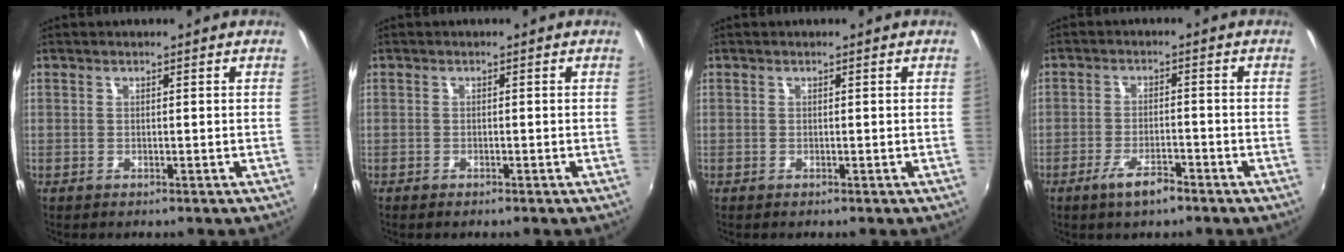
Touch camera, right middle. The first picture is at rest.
{"total": 0.8, "force": [-0.7, 0.2, 0.3], "torque": [-0.008, -0.003, -0.014]}
{"total": 0.0}
{"total": 5.1, "force": [-3.6, 1.4, 3.4], "torque": [-0.079, -0.007, -0.064]}